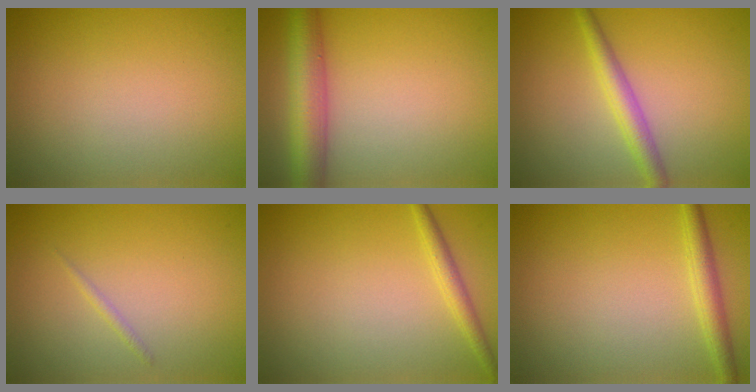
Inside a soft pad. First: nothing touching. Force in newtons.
{"total": 5.2, "press": 5.2, "slide": 0.1}
{"total": 2.7, "press": 2.7, "slide": 0.1}
{"total": 0.6, "press": 0.6, "slide": 0.0}
{"total": 1.6, "press": 1.6, "slide": 0.1}
{"total": 2.2, "press": 2.2, "slide": 0.1}